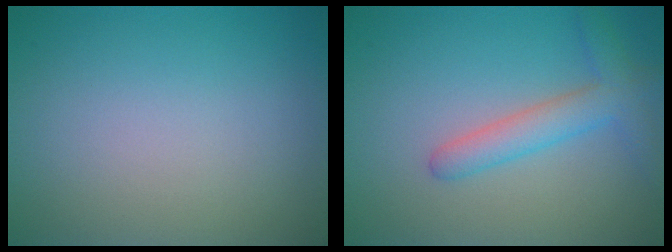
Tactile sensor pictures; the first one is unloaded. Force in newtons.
{"total": 3.5, "press": 3.5, "slide": 0.2}